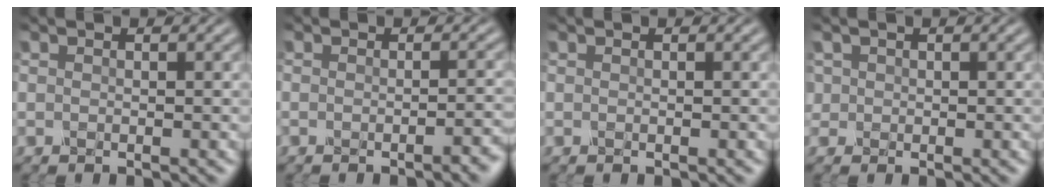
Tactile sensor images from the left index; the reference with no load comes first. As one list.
[{"total": 3.0, "force": [-1.7, 1.0, 2.2], "torque": [-0.011, 0.007, -0.025]}, {"total": 0.0}, {"total": 0.9, "force": [0.2, 0.9, -0.1], "torque": [0.007, 0.003, -0.001]}]